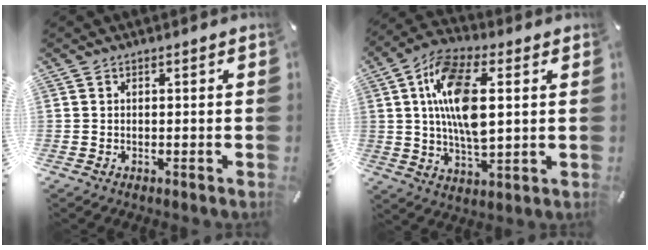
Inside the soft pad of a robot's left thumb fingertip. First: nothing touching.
{"total": 14.9, "force": [3.1, 7.0, 12.8], "torque": [-0.256, -0.001, 0.050]}